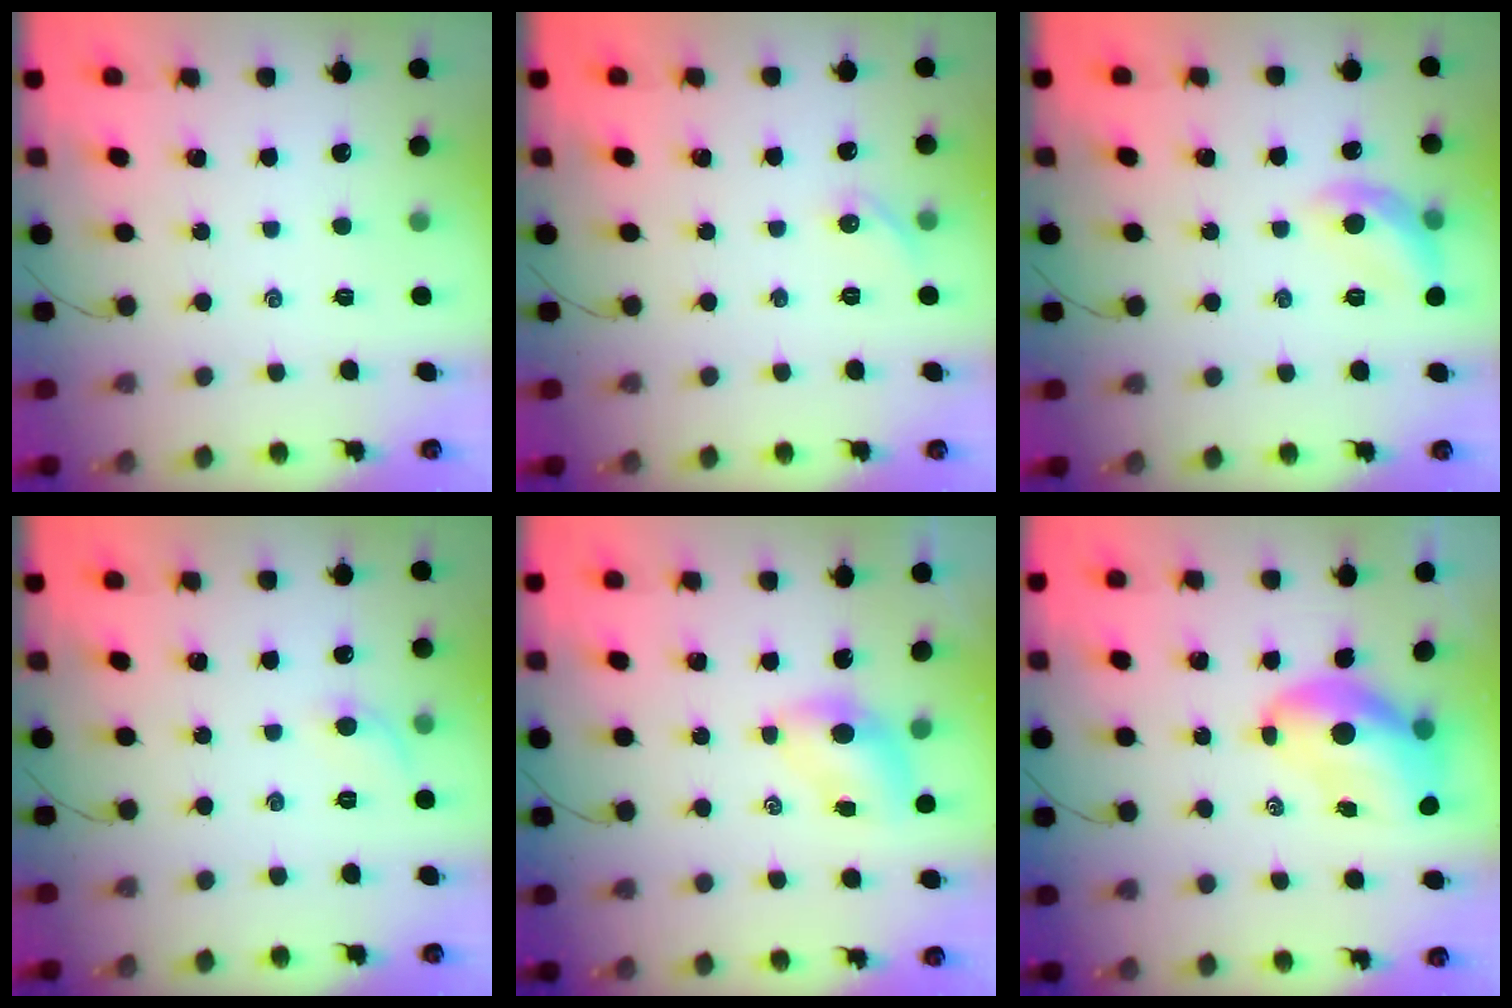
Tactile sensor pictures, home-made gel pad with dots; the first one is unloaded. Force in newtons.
{"total": 4.9, "press": 4.7, "slide": 1.3}
{"total": 10.2, "press": 10.2, "slide": 0.1}
{"total": 4.7, "press": 4.4, "slide": 1.5}
{"total": 4.8, "press": 4.8, "slide": 0.6}
{"total": 10.5, "press": 10.2, "slide": 2.5}